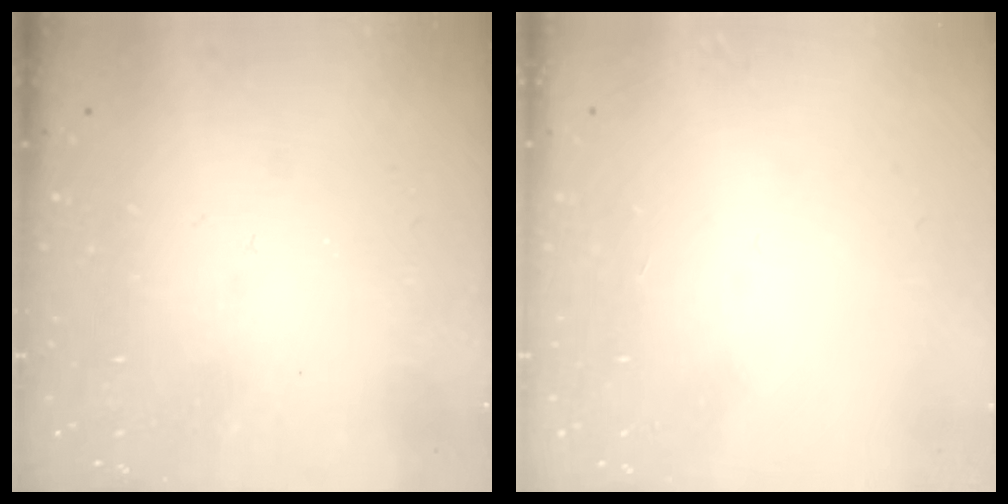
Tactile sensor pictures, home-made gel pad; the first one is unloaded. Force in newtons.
{"total": 0.0}